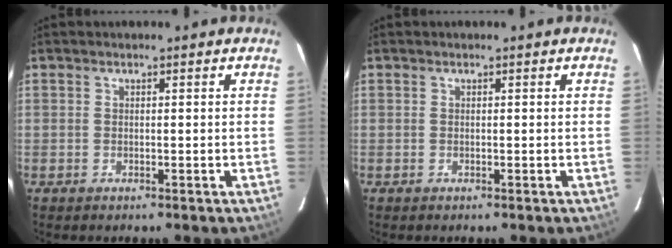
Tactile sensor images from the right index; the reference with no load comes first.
{"total": 0.0}